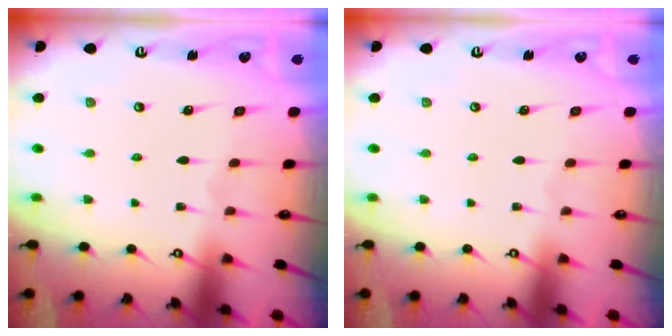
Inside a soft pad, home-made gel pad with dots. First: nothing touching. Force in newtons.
{"total": 0.0}